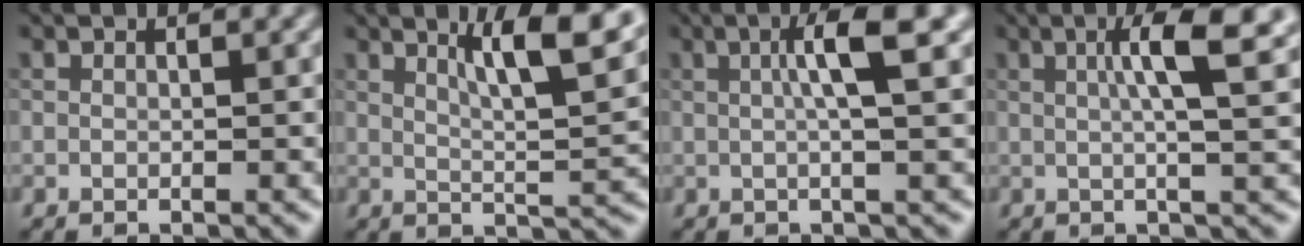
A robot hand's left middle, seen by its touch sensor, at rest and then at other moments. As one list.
[{"total": 7.6, "force": [3.9, 1.6, 6.4], "torque": [-0.084, 0.005, 0.063]}, {"total": 4.4, "force": [0.9, 0.5, 4.3], "torque": [-0.070, 0.006, 0.013]}, {"total": 6.2, "force": [1.7, 1.3, 5.8], "torque": [-0.079, 0.012, 0.023]}]